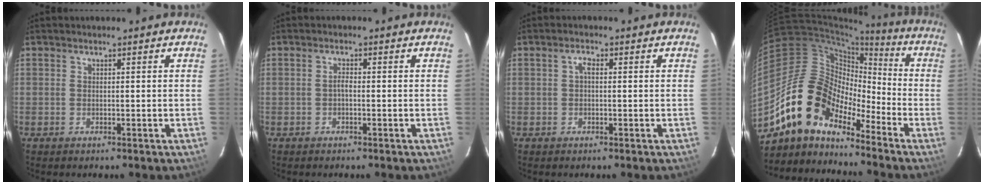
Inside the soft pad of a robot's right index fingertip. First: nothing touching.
{"total": 1.0, "force": [-0.4, 0.3, 0.9], "torque": [-0.018, 0.006, -0.009]}
{"total": 1.3, "force": [0.0, 0.7, 1.2], "torque": [-0.022, 0.008, -0.003]}
{"total": 14.4, "force": [-11.2, 6.5, 6.2], "torque": [-0.107, 0.018, -0.218]}